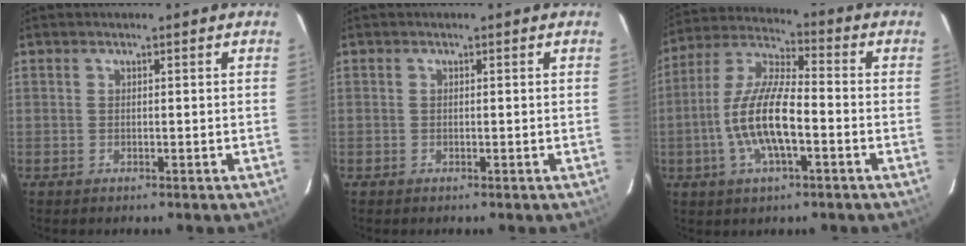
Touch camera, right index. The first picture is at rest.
{"total": 0.0}
{"total": 13.4, "force": [-3.6, 4.0, 12.2], "torque": [-0.250, -0.001, -0.070]}